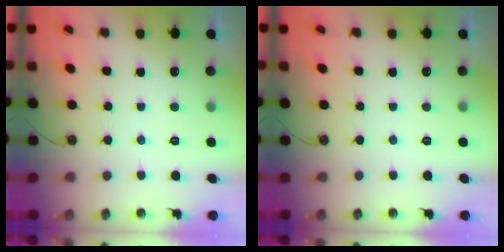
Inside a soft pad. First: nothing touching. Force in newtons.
{"total": 0.0}